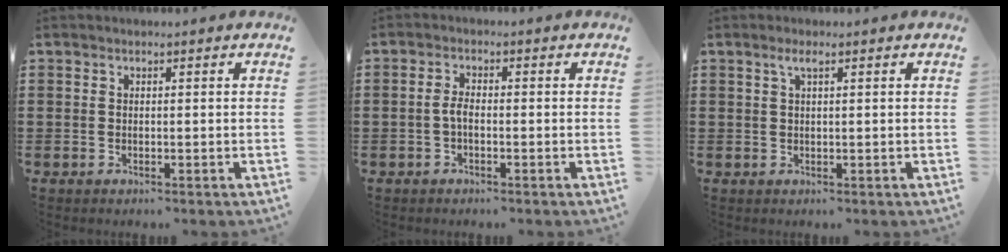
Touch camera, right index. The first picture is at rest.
{"total": 2.3, "force": [-0.7, 0.8, 2.0], "torque": [-0.054, -0.004, -0.018]}
{"total": 1.5, "force": [0.6, 0.3, 1.3], "torque": [-0.027, 0.004, 0.010]}